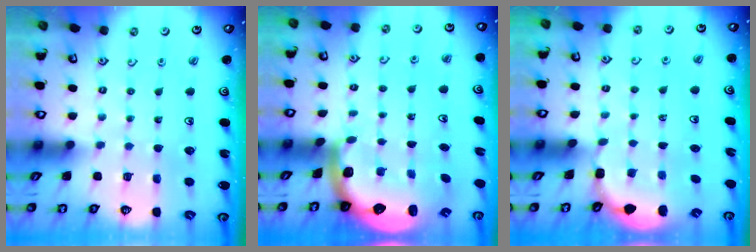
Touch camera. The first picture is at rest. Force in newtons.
{"total": 2.8, "press": 2.5, "slide": 1.4}
{"total": 1.8, "press": 1.7, "slide": 0.7}